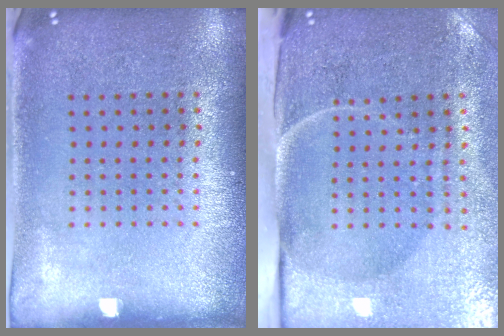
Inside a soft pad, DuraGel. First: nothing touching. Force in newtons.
{"total": 4.9, "press": 3.9, "slide": 2.9}